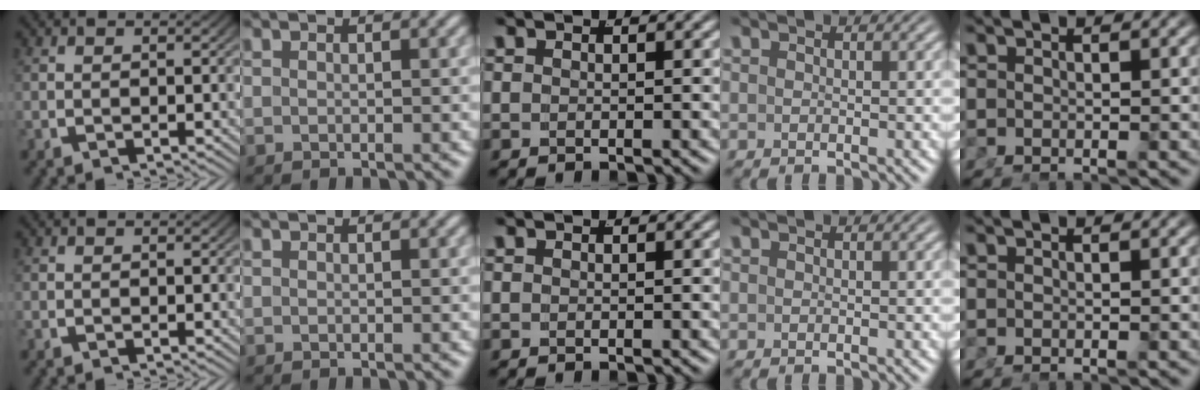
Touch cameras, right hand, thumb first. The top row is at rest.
{}